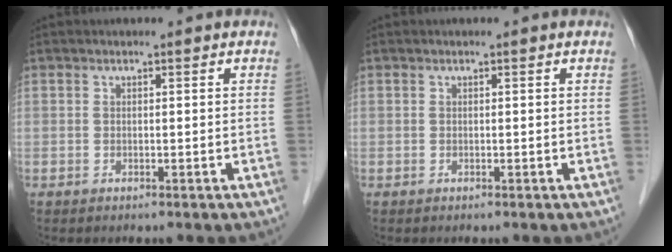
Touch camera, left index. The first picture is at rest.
{"total": 0.0}